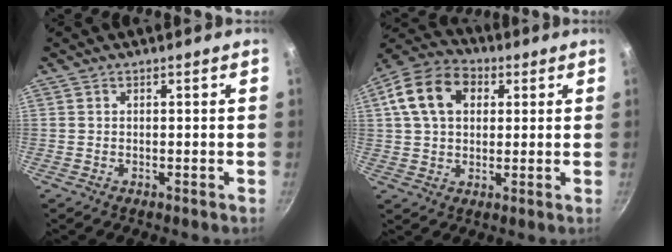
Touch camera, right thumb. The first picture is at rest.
{"total": 13.0, "force": [3.5, 9.3, 8.3], "torque": [-0.131, 0.018, 0.044]}